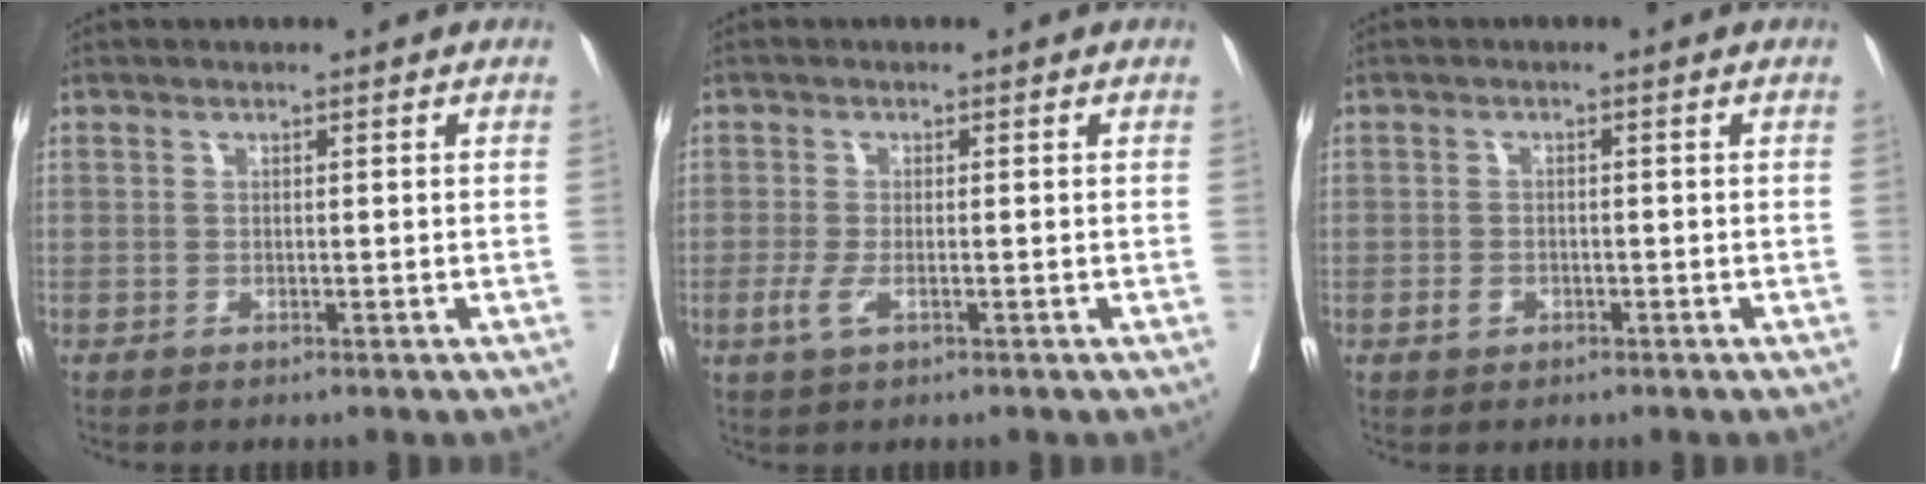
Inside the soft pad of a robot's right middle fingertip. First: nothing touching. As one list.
[{"total": 2.6, "force": [-1.0, 0.8, 2.3], "torque": [-0.055, -0.006, -0.018]}, {"total": 1.7, "force": [-0.9, 1.2, 0.9], "torque": [-0.017, 0.003, -0.010]}]